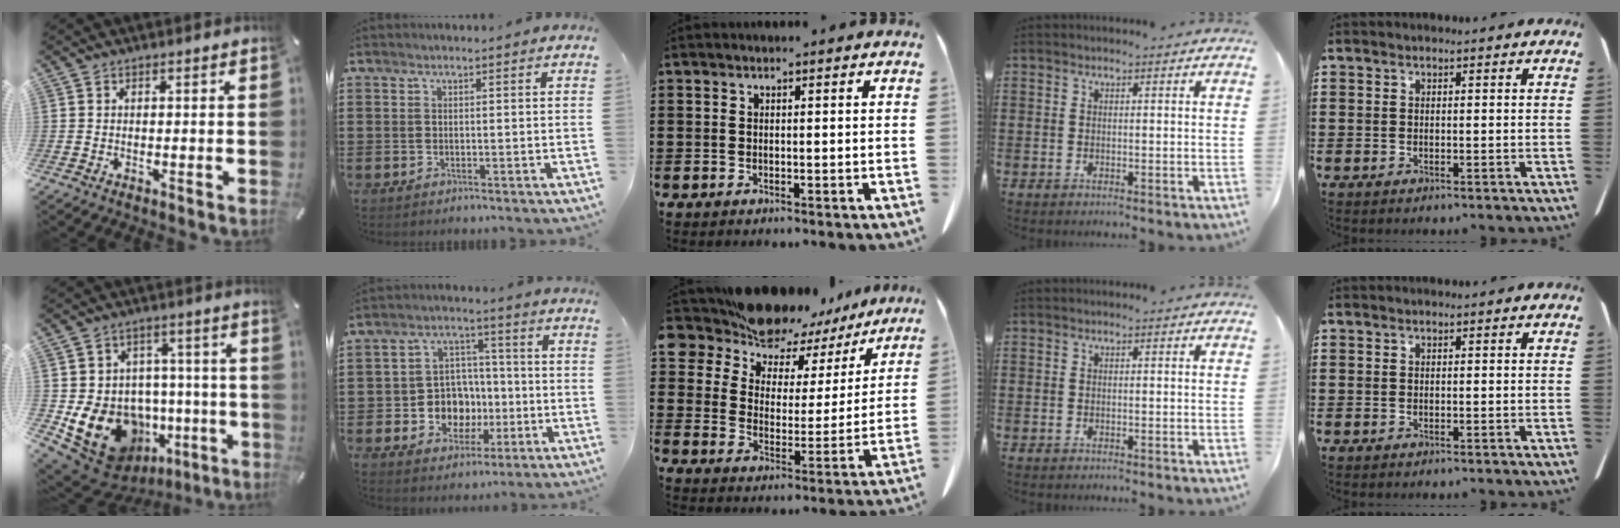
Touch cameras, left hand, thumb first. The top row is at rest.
{"thumb": {"total": 16.9, "force": [-5.3, 13.5, 8.6], "torque": [-0.153, 0.017, -0.069]}, "index": {"total": 8.5, "force": [-1.5, 7.6, 3.3], "torque": [-0.079, 0.020, -0.018]}, "middle": {"total": 10.6, "force": [10.0, 3.2, 1.7], "torque": [-0.079, -0.071, 0.185]}}